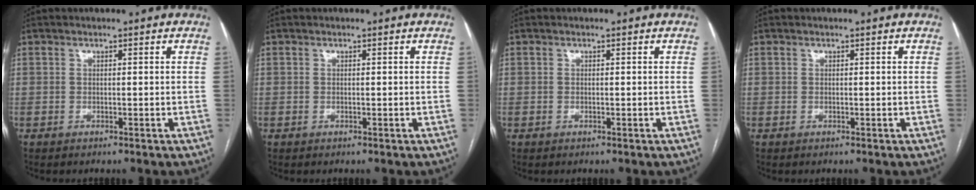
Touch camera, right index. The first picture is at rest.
{"total": 0.0}
{"total": 0.0}
{"total": 0.0}